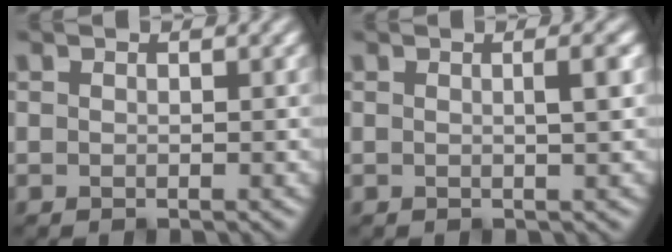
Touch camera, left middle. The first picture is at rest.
{"total": 1.8, "force": [0.2, 0.4, 1.7], "torque": [-0.021, 0.006, -0.001]}